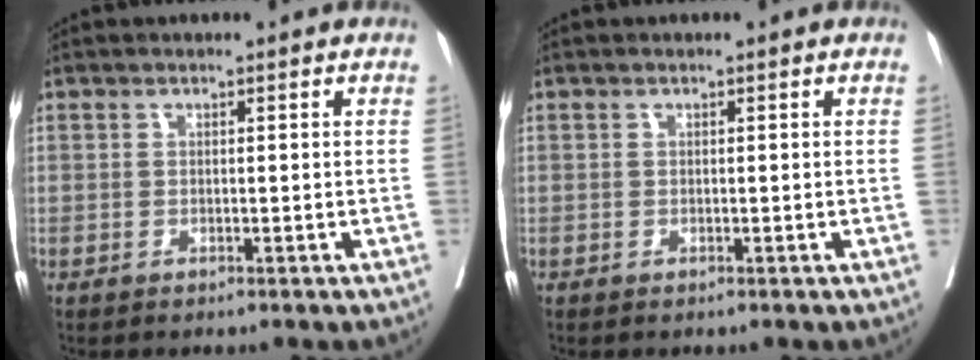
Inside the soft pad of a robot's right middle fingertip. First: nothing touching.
{"total": 0.0}